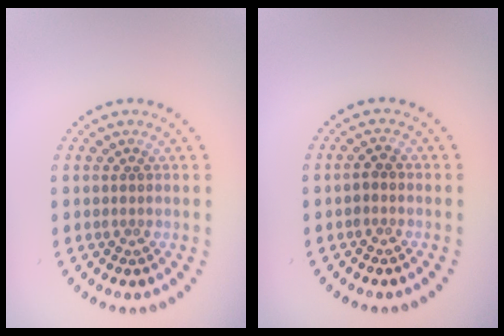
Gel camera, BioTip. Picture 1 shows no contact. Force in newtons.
{"total": 0.8, "press": 0.8, "slide": 0.2}